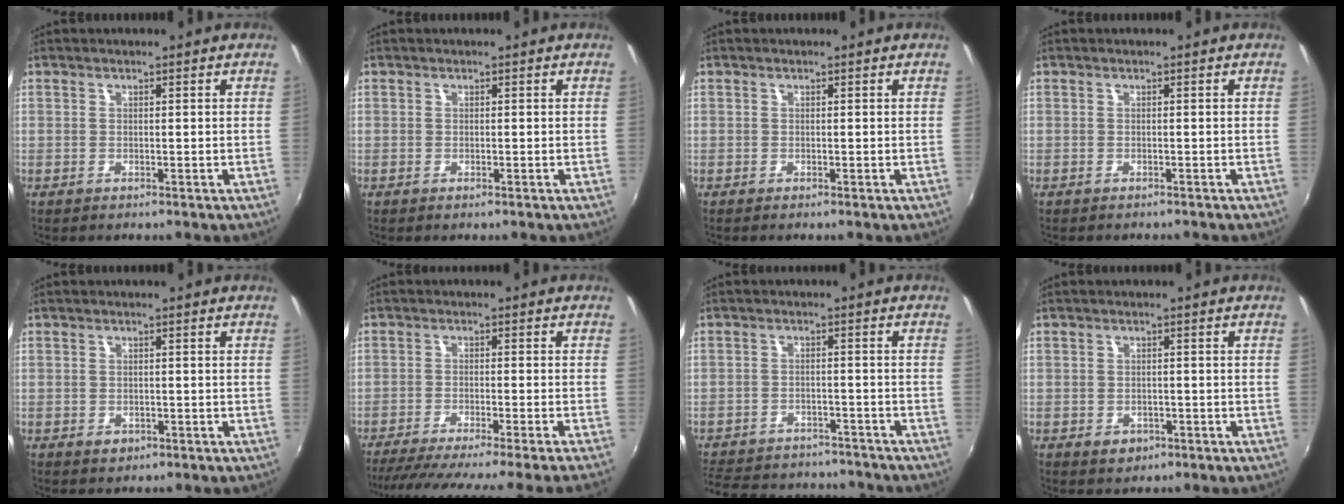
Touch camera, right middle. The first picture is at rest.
{"total": 0.0}
{"total": 0.0}
{"total": 1.2, "force": [-1.1, 0.3, 0.3], "torque": [-0.009, -0.007, -0.016]}
{"total": 1.7, "force": [-0.8, 1.3, 0.7], "torque": [-0.014, -0.003, -0.010]}
{"total": 13.9, "force": [-12.4, -2.8, 5.7], "torque": [-0.113, -0.032, -0.190]}
{"total": 19.0, "force": [-16.2, 7.3, 6.7], "torque": [-0.160, 0.014, -0.220]}
{"total": 2.9, "force": [-1.4, 2.2, 1.3], "torque": [-0.027, -0.004, -0.016]}